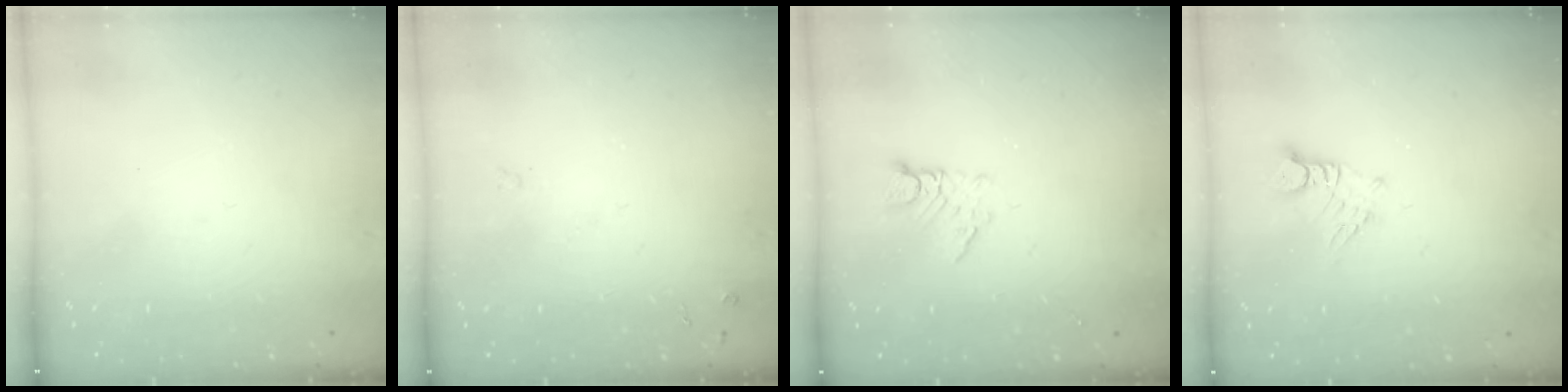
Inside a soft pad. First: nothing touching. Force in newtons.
{"total": 4.2, "press": 4.1, "slide": 0.7}
{"total": 2.6, "press": 2.6, "slide": 0.3}
{"total": 3.2, "press": 3.2, "slide": 0.2}